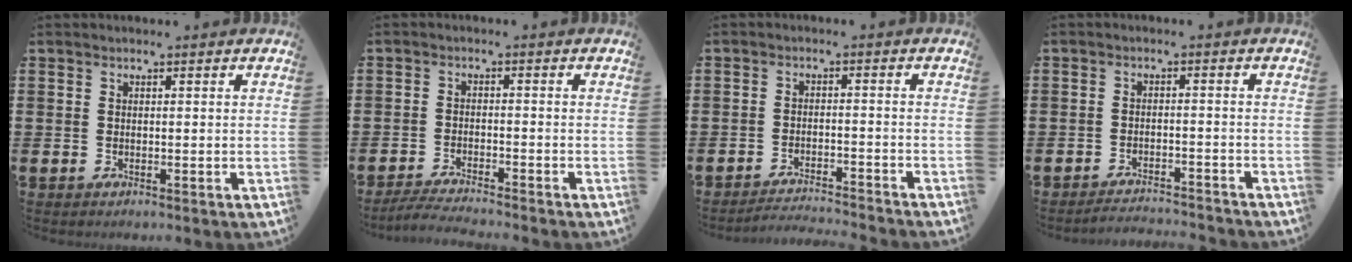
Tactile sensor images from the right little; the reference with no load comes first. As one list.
[{"total": 2.7, "force": [-2.6, -0.1, 0.8], "torque": [-0.013, 0.004, -0.052]}, {"total": 2.5, "force": [-2.5, -0.3, 0.1], "torque": [-0.003, 0.004, -0.053]}, {"total": 2.3, "force": [-2.3, -0.1, 0.0], "torque": [-0.004, 0.004, -0.049]}]